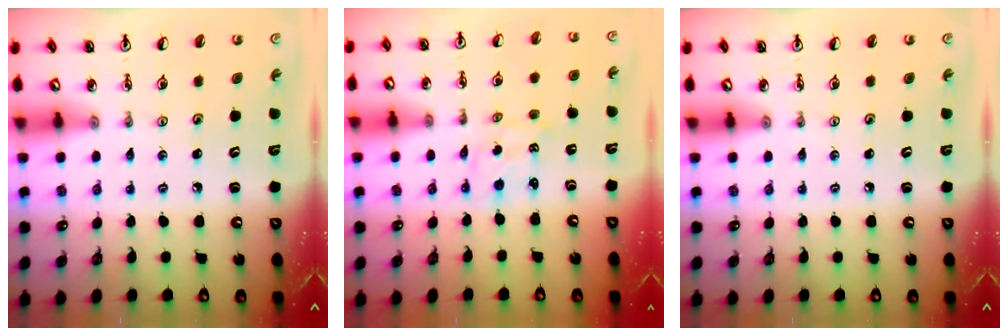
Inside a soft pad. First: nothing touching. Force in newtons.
{"total": 1.1, "press": 0.7, "slide": 0.8}
{"total": 0.0}